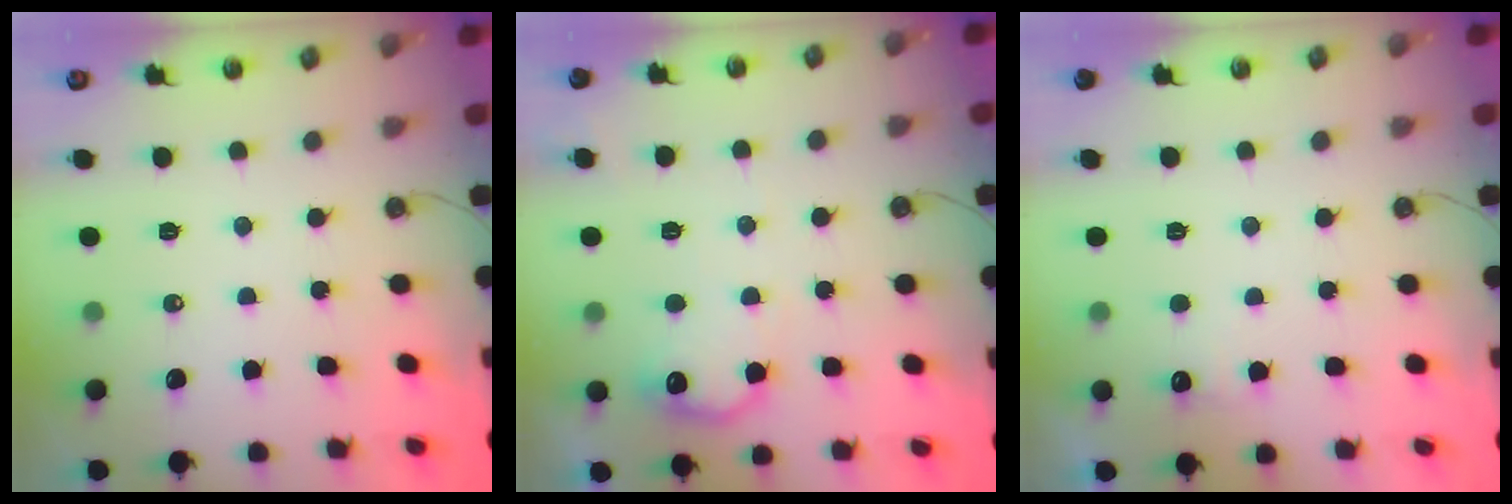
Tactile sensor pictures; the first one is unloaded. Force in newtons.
{"total": 10.7, "press": 10.7, "slide": 0.4}
{"total": 6.0, "press": 5.8, "slide": 1.2}